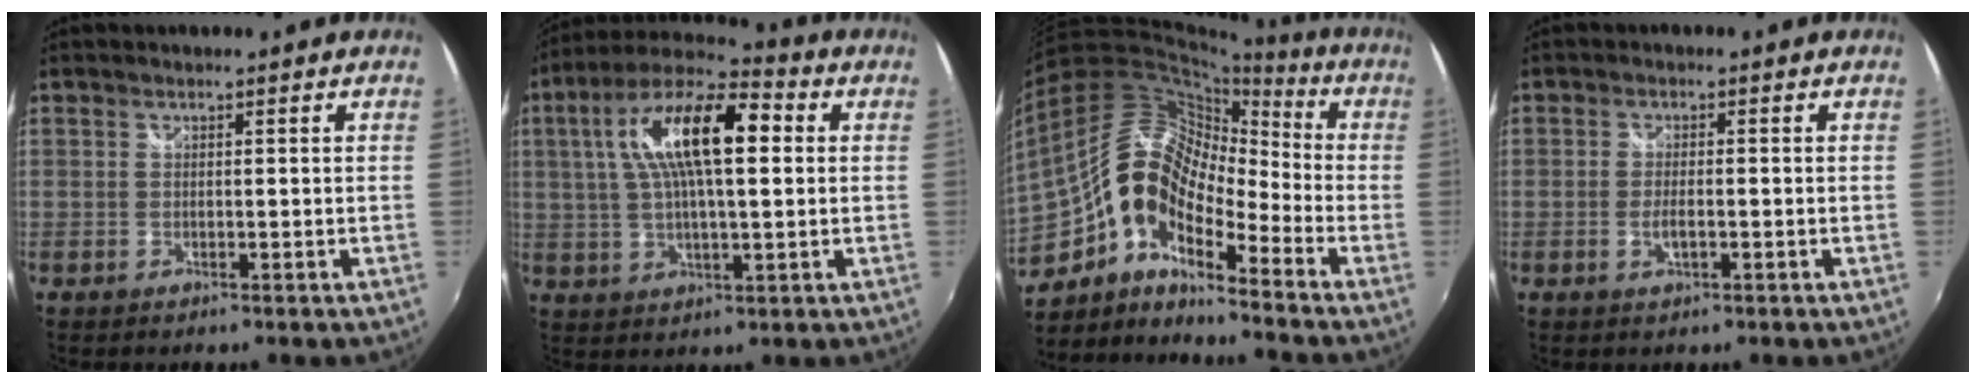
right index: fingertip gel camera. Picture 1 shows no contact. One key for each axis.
{"total": 17.2, "fx": 4.0, "fy": 5.9, "fz": 15.6, "tx": -0.283, "ty": 0.027, "tz": 0.057}
{"total": 15.5, "fx": -6.1, "fy": 7.6, "fz": 12.0, "tx": -0.208, "ty": 0.010, "tz": -0.130}
{"total": 2.7, "fx": -0.9, "fy": 0.9, "fz": 2.4, "tx": -0.047, "ty": -0.004, "tz": -0.015}